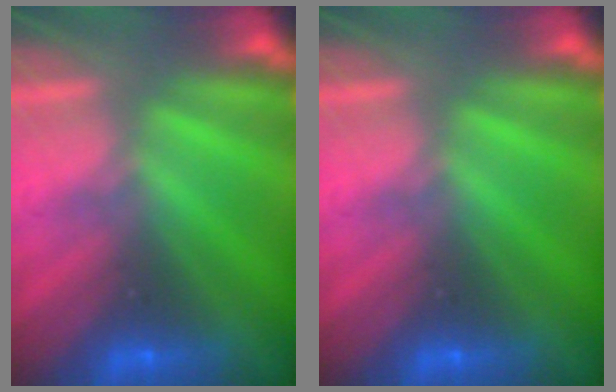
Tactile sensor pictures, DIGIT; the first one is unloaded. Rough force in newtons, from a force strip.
{"total": 0.0}